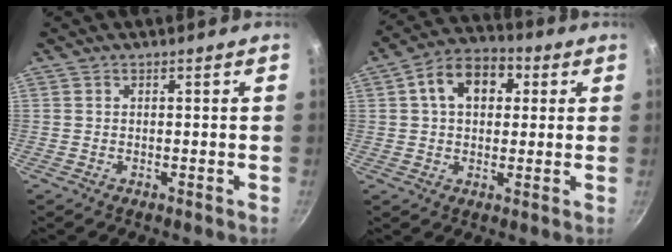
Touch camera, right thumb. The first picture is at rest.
{"total": 11.1, "force": [2.8, 7.8, 7.4], "torque": [-0.089, 0.018, 0.029]}